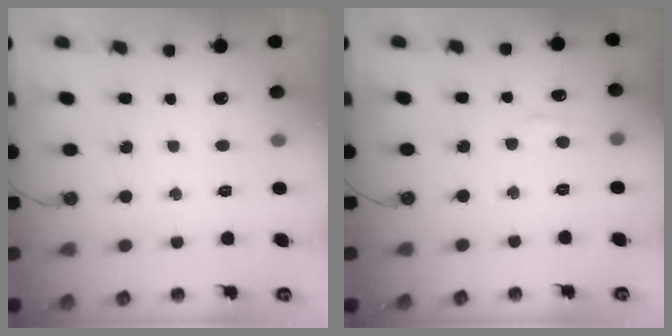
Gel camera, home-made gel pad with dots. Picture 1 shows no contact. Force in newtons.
{"total": 4.5, "press": 4.4, "slide": 0.6}